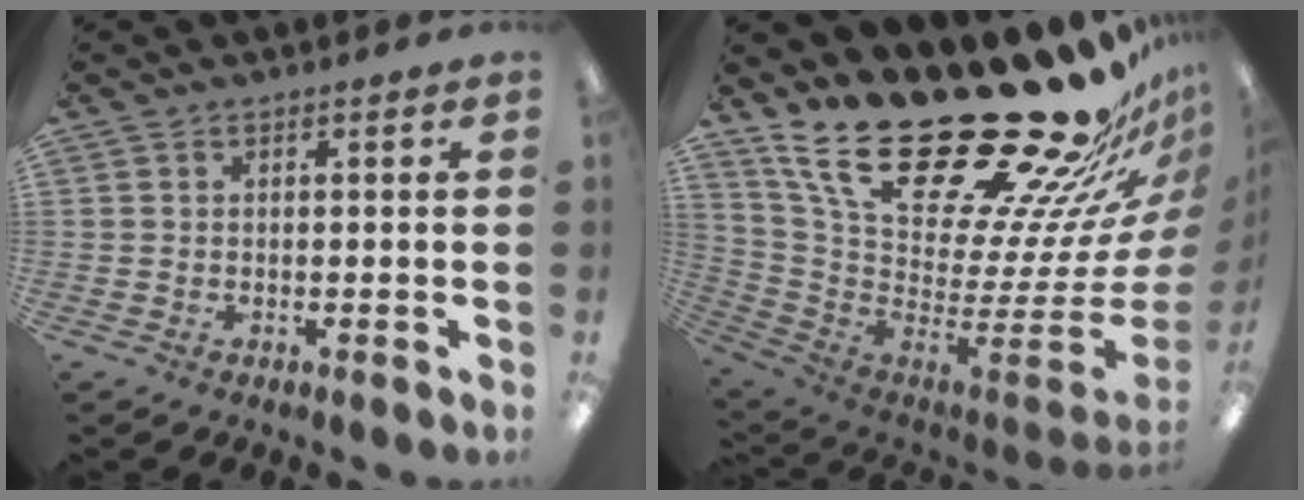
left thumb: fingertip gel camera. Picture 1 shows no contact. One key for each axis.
{"total": 34.7, "fx": 24.9, "fy": 12.7, "fz": 20.6, "tx": -0.270, "ty": -0.216, "tz": 0.469}